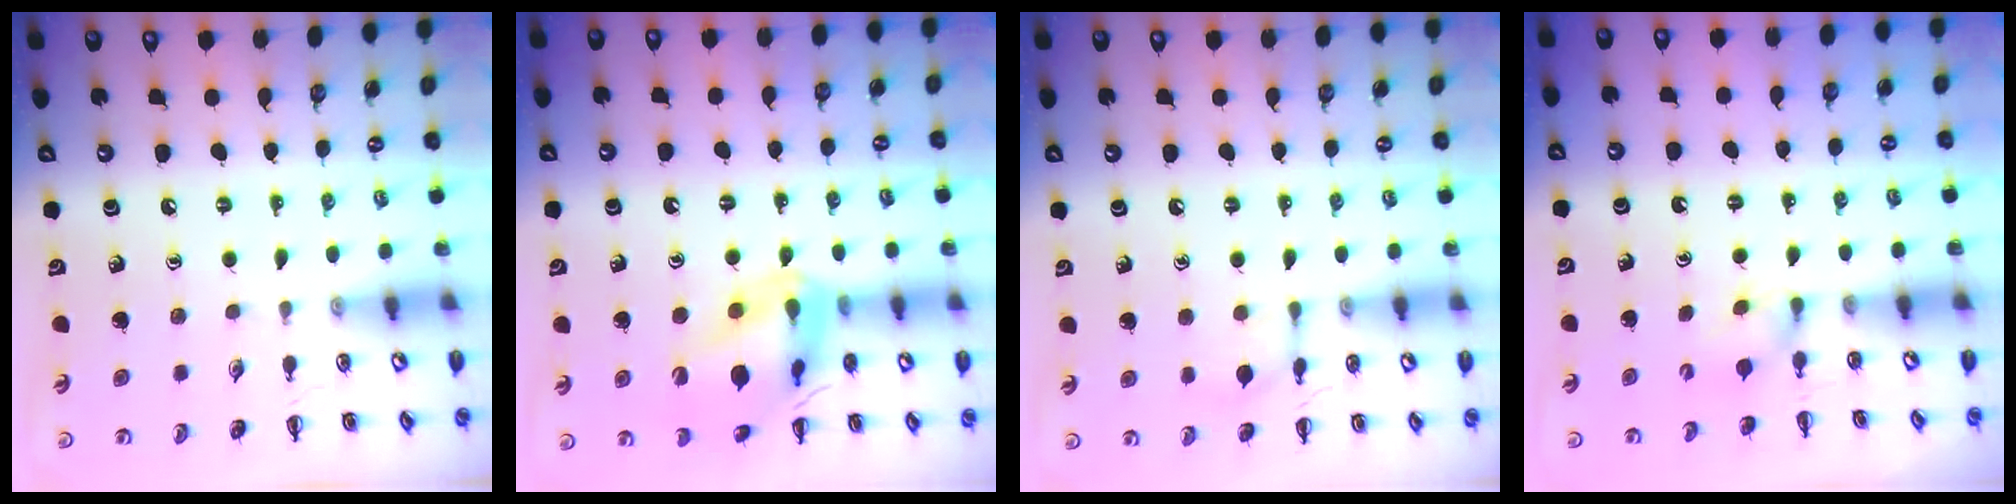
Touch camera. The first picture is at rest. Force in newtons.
{"total": 16.5, "press": 16.4, "slide": 2.1}
{"total": 6.4, "press": 6.4, "slide": 0.2}
{"total": 2.5, "press": 2.3, "slide": 1.0}